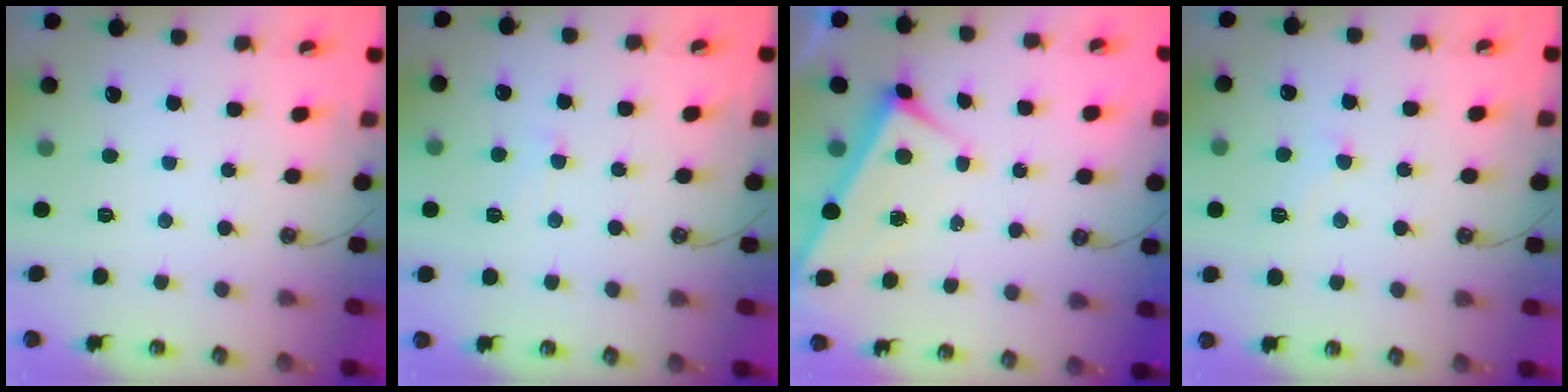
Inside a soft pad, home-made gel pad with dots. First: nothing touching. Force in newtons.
{"total": 1.0, "press": 0.7, "slide": 0.6}
{"total": 3.3, "press": 3.3, "slide": 0.0}
{"total": 1.9, "press": 1.8, "slide": 0.6}